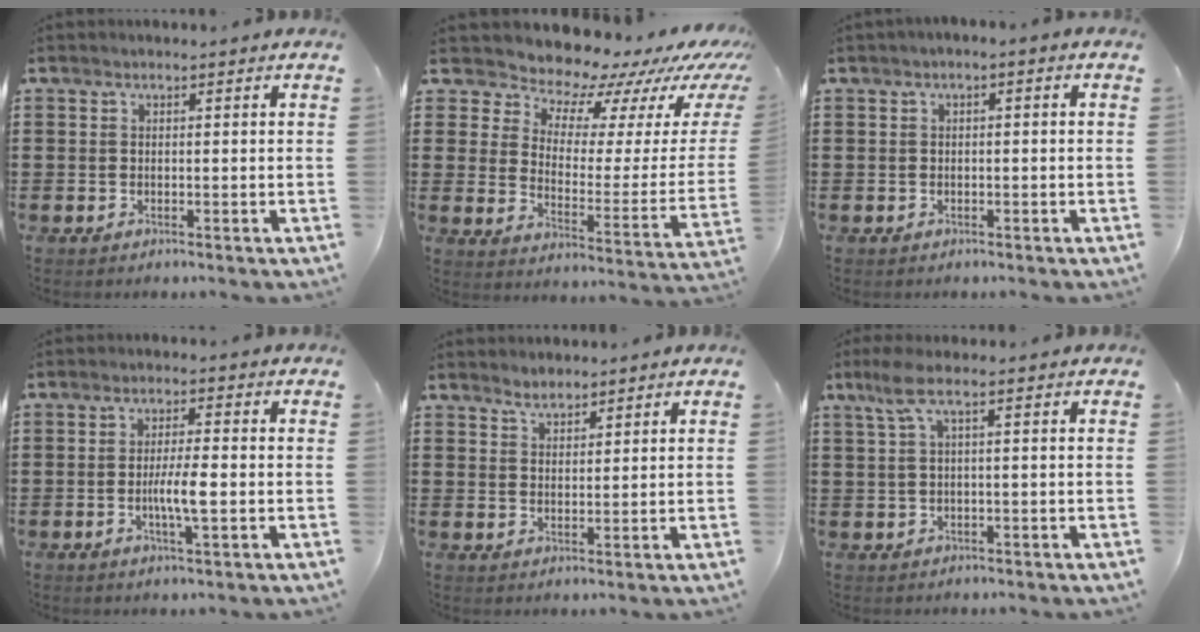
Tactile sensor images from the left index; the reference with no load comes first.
{"total": 7.3, "force": [6.5, 3.0, 1.5], "torque": [-0.046, -0.065, 0.105]}
{"total": 1.1, "force": [-0.7, 0.2, 0.8], "torque": [-0.014, -0.001, -0.013]}
{"total": 4.8, "force": [-0.9, 0.6, 4.7], "torque": [-0.087, -0.003, -0.019]}
{"total": 2.2, "force": [2.0, 0.7, 0.2], "torque": [-0.007, 0.003, 0.040]}
{"total": 3.6, "force": [0.4, 0.6, 3.5], "torque": [-0.084, -0.003, 0.001]}